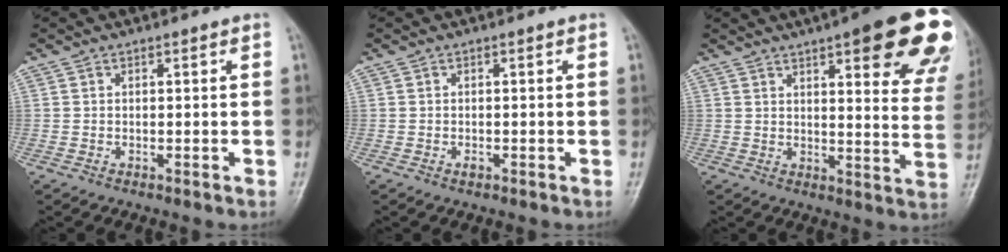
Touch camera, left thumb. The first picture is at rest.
{"total": 0.8, "force": [-0.4, 0.5, 0.6], "torque": [-0.005, 0.001, -0.006]}
{"total": 23.1, "force": [12.9, 6.0, 18.2], "torque": [-0.184, -0.032, 0.149]}